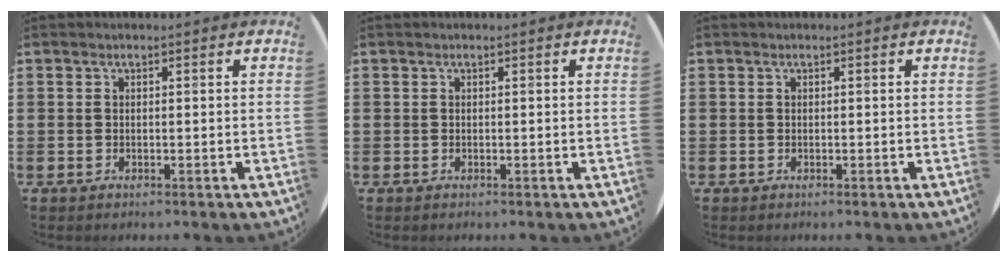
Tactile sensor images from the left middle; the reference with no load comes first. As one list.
[{"total": 0.0}, {"total": 0.0}]